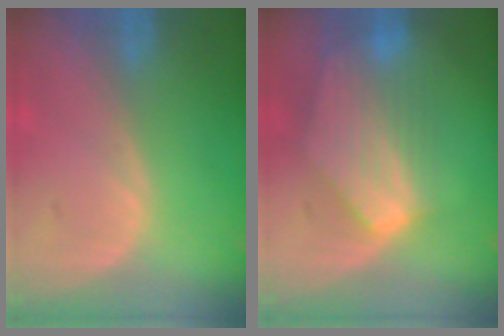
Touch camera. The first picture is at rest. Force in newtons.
{"total": 8.2, "press": 7.6, "slide": 3.0}